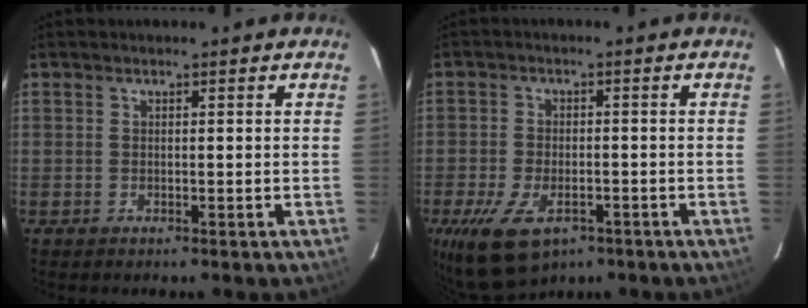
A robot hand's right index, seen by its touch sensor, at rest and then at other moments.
{"total": 11.6, "force": [-6.4, 6.1, 7.4], "torque": [-0.166, -0.026, -0.106]}